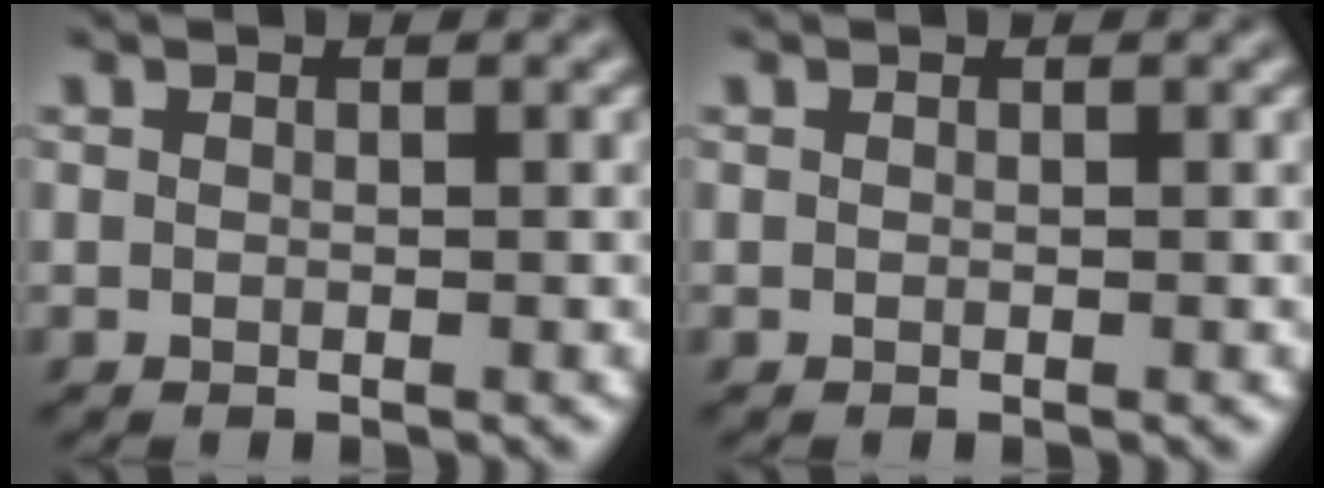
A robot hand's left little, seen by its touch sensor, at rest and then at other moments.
{"total": 0.0}